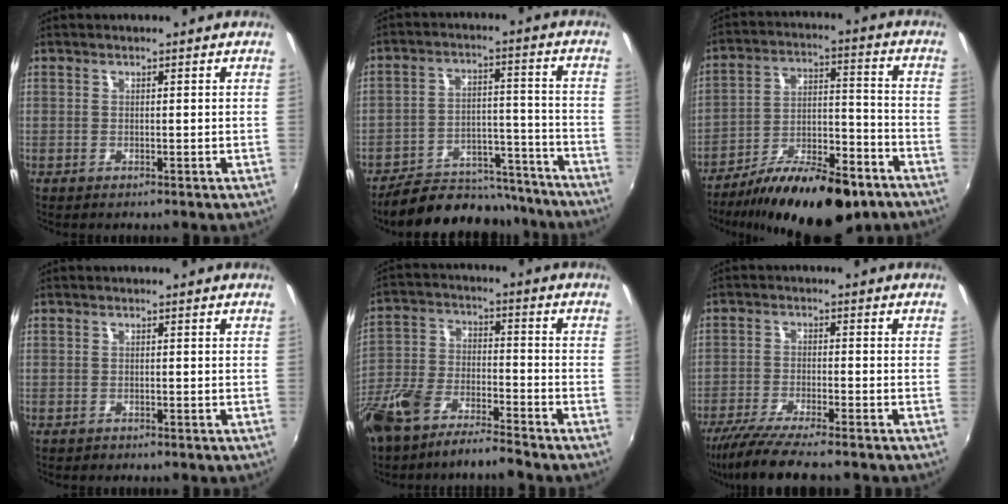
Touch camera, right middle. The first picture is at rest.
{"total": 17.5, "force": [-15.6, 6.5, 4.5], "torque": [-0.090, 0.040, -0.207]}
{"total": 20.2, "force": [-14.1, 6.9, 12.7], "torque": [-0.205, -0.008, -0.209]}
{"total": 0.7, "force": [-0.5, 0.4, 0.1], "torque": [-0.006, 0.001, -0.006]}
{"total": 11.9, "force": [-9.2, 3.6, 6.6], "torque": [-0.155, -0.004, -0.178]}
{"total": 10.0, "force": [-8.4, 0.6, 5.3], "torque": [-0.119, -0.032, -0.144]}